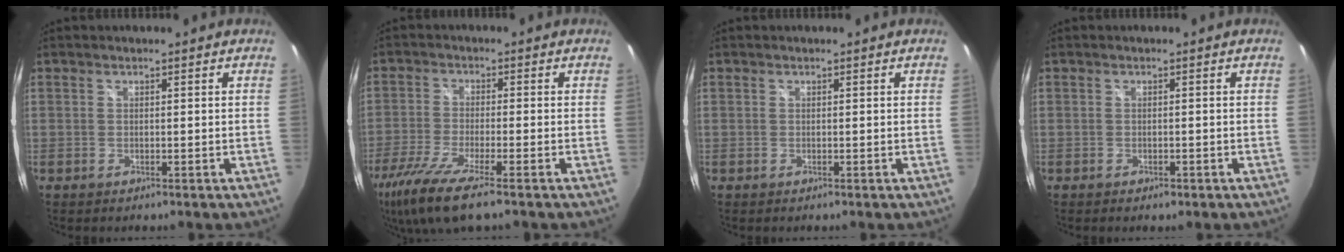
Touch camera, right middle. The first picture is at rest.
{"total": 11.6, "force": [-8.0, 1.5, 8.3], "torque": [-0.188, -0.044, -0.148]}
{"total": 0.0}
{"total": 1.5, "force": [-1.0, 0.8, 0.8], "torque": [-0.016, -0.002, -0.013]}